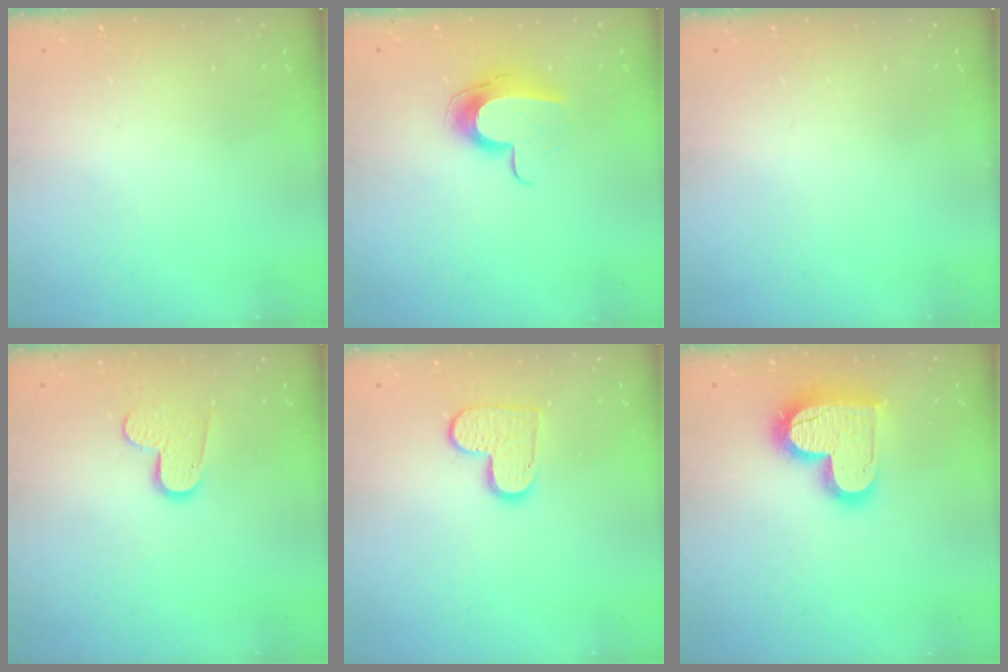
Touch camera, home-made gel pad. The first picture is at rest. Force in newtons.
{"total": 10.9, "press": 10.9, "slide": 0.7}
{"total": 0.0}
{"total": 8.5, "press": 8.5, "slide": 0.5}
{"total": 9.9, "press": 9.9, "slide": 0.3}
{"total": 16.9, "press": 16.9, "slide": 1.3}